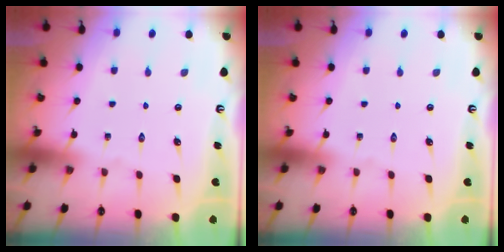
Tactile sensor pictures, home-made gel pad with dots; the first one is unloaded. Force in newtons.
{"total": 0.0}